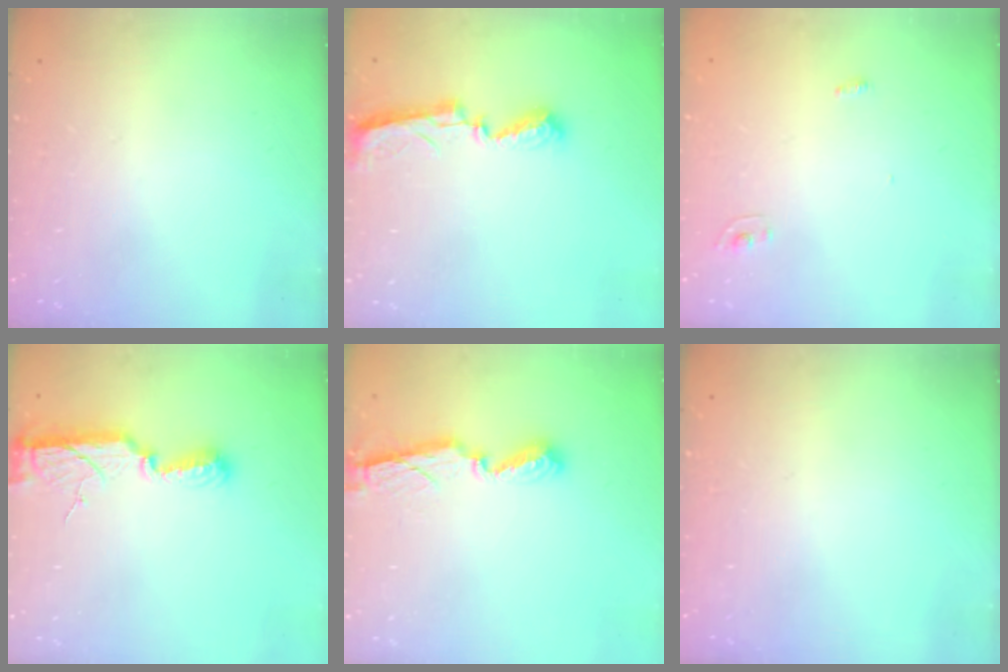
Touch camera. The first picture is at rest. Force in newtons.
{"total": 8.9, "press": 8.9, "slide": 0.2}
{"total": 2.4, "press": 2.4, "slide": 0.2}
{"total": 9.5, "press": 9.2, "slide": 2.7}
{"total": 7.8, "press": 7.8, "slide": 0.5}
{"total": 0.0}